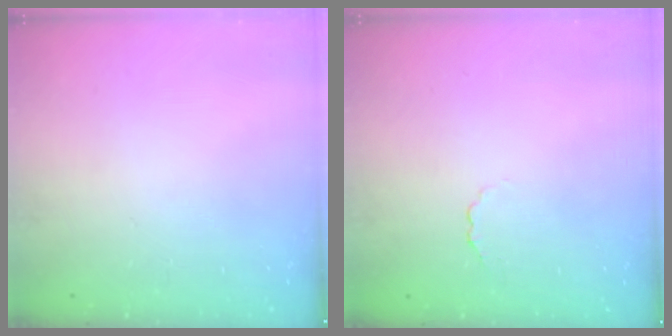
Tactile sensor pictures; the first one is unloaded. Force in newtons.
{"total": 1.7, "press": 1.6, "slide": 0.5}